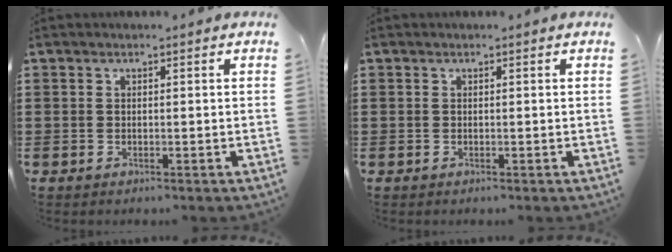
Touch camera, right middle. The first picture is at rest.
{"total": 0.0}